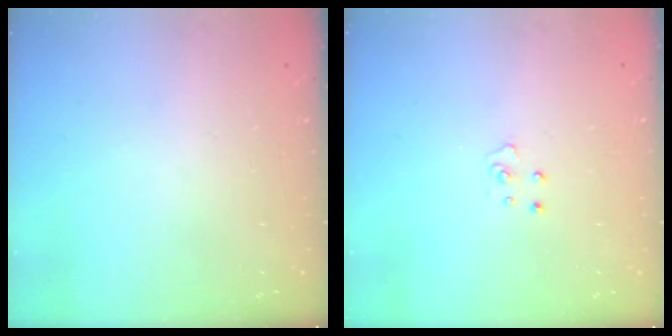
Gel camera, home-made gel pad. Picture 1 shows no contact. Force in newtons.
{"total": 3.8, "press": 3.8, "slide": 0.3}